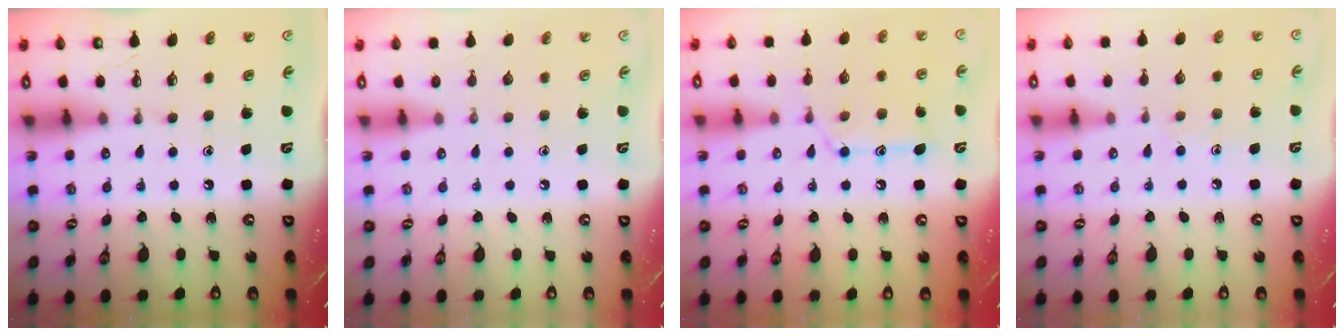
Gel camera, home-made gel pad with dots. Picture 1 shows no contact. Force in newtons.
{"total": 0.0}
{"total": 12.9, "press": 12.9, "slide": 1.0}
{"total": 6.1, "press": 6.1, "slide": 0.6}